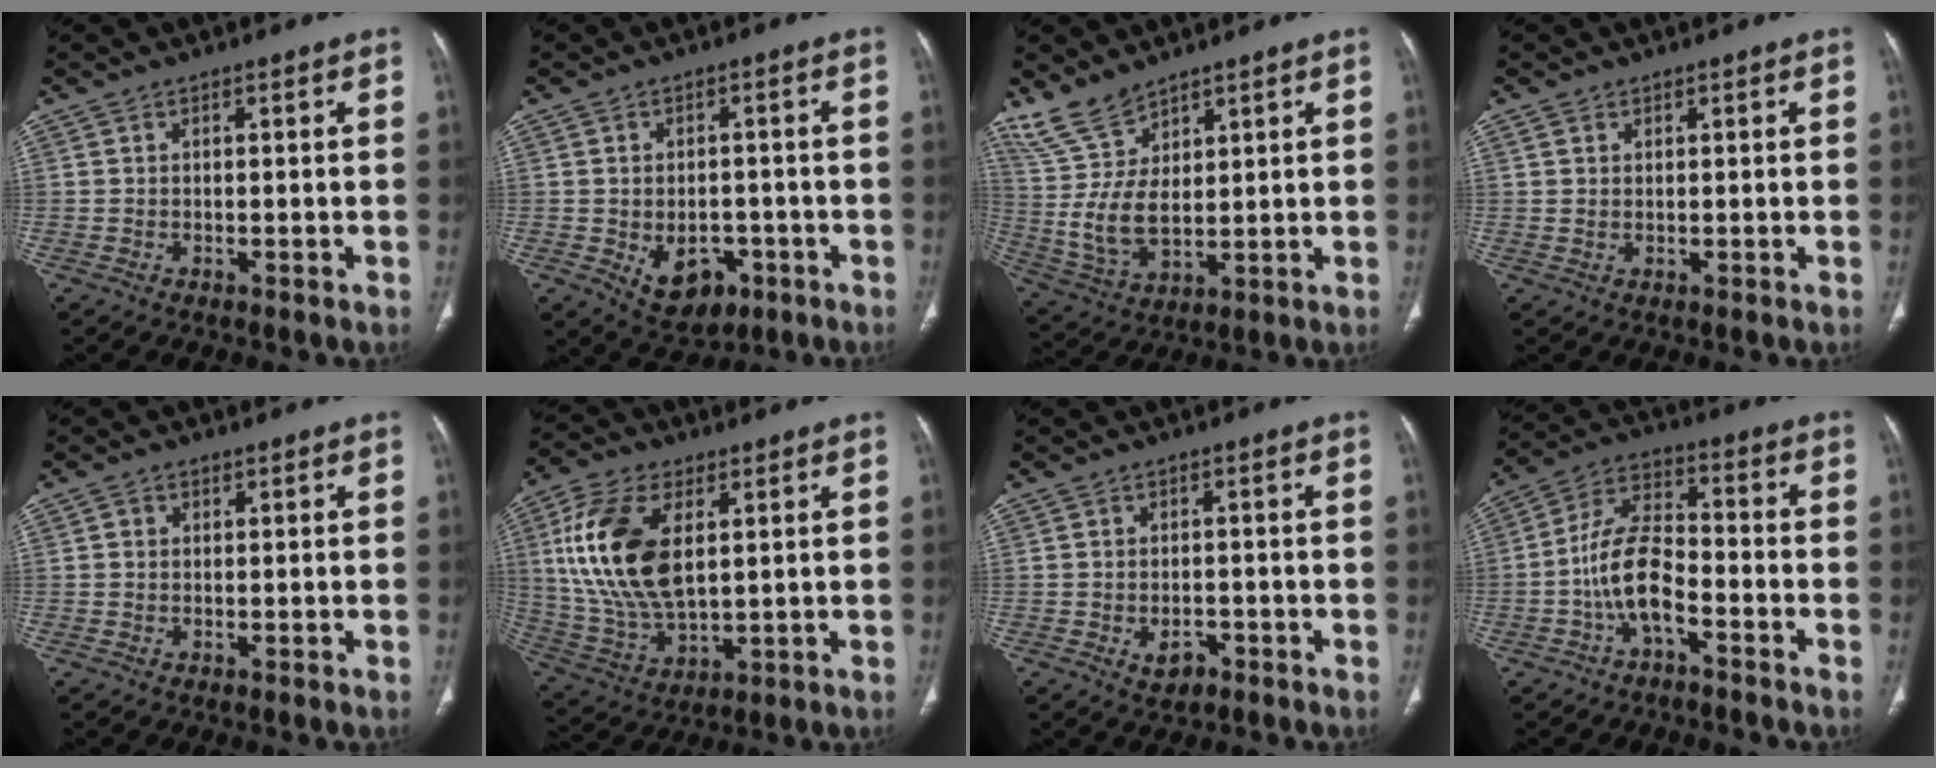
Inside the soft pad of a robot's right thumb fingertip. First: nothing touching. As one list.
[{"total": 8.2, "force": [-2.8, 5.8, 5.1], "torque": [-0.054, 0.012, -0.026]}, {"total": 10.1, "force": [7.1, 4.6, 5.6], "torque": [-0.106, -0.039, 0.164]}, {"total": 1.3, "force": [0.8, 0.8, 0.5], "torque": [-0.007, -0.005, 0.017]}, {"total": 1.2, "force": [0.4, 1.1, 0.3], "torque": [-0.001, 0.001, 0.005]}, {"total": 18.4, "force": [4.3, 9.9, 14.9], "torque": [-0.299, -0.013, 0.087]}, {"total": 3.4, "force": [-1.5, 2.3, 2.1], "torque": [-0.025, 0.007, -0.018]}, {"total": 10.5, "force": [-4.0, 5.4, 8.1], "torque": [-0.154, 0.046, -0.079]}]